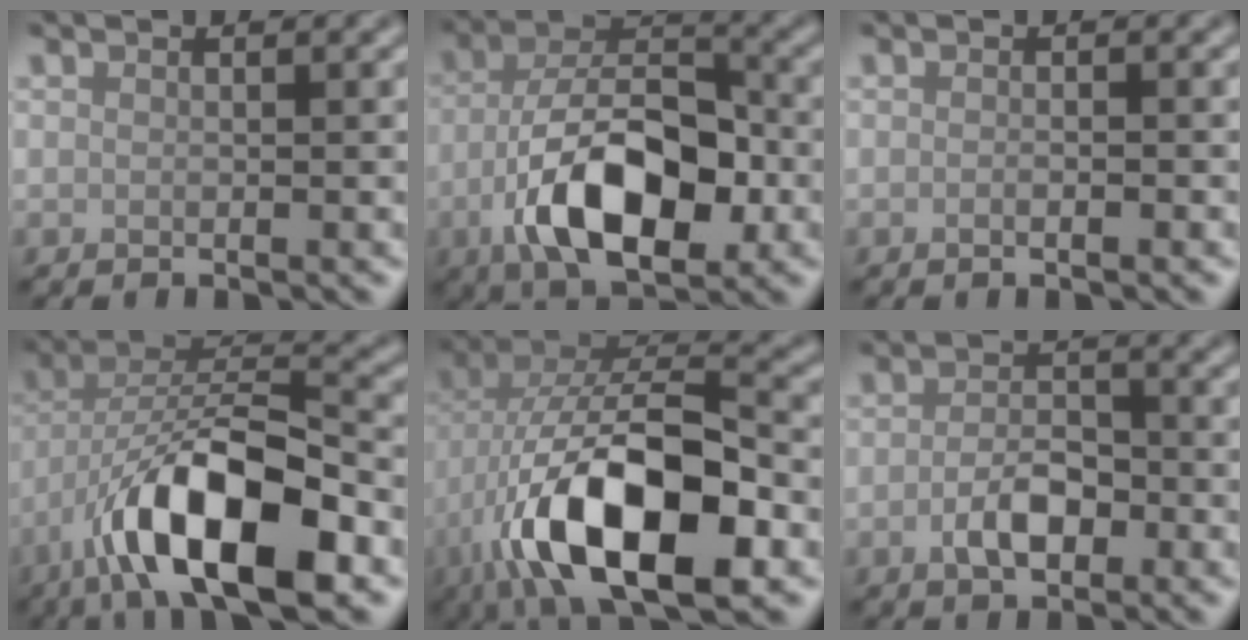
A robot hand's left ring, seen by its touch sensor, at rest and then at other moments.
{"total": 10.9, "force": [-4.3, 5.2, 8.6], "torque": [-0.156, 0.005, -0.085]}
{"total": 1.1, "force": [-0.3, 0.4, 1.0], "torque": [-0.005, -0.001, -0.005]}
{"total": 12.2, "force": [-6.2, 4.2, 9.6], "torque": [-0.163, 0.010, -0.111]}
{"total": 13.9, "force": [-5.3, 6.0, 11.3], "torque": [-0.209, 0.001, -0.094]}
{"total": 3.3, "force": [-1.3, 1.7, 2.5], "torque": [-0.046, 0.004, -0.026]}